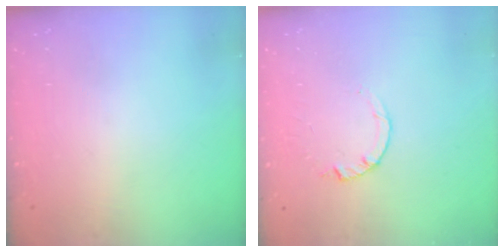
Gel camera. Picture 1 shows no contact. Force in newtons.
{"total": 1.0, "press": 0.9, "slide": 0.3}